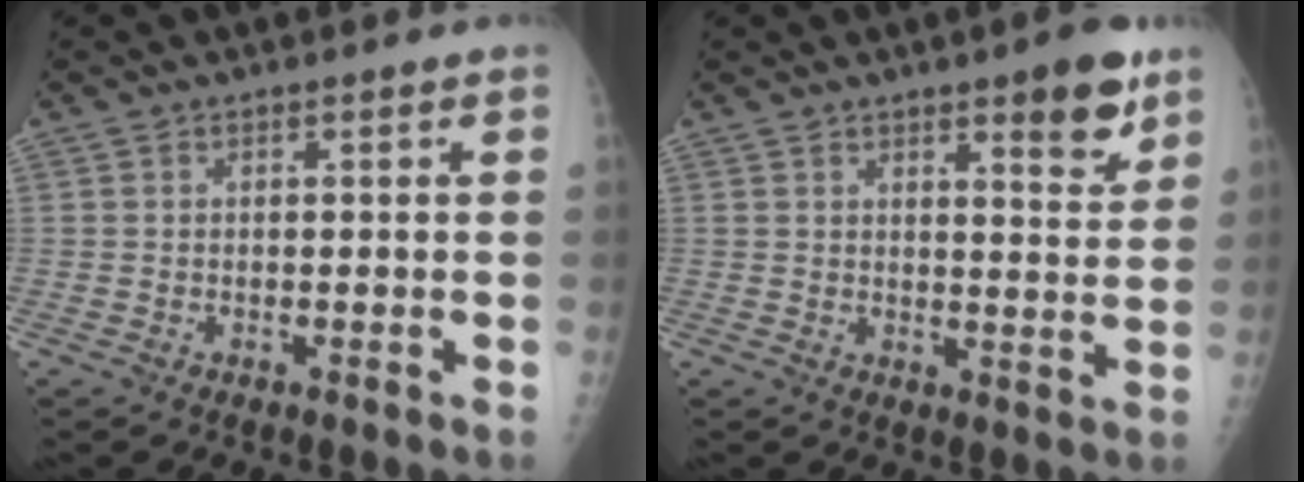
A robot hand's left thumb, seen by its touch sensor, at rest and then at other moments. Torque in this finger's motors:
{"motor_torque": [0.10, 0.44, 0.01, -0.07, 0.14]}